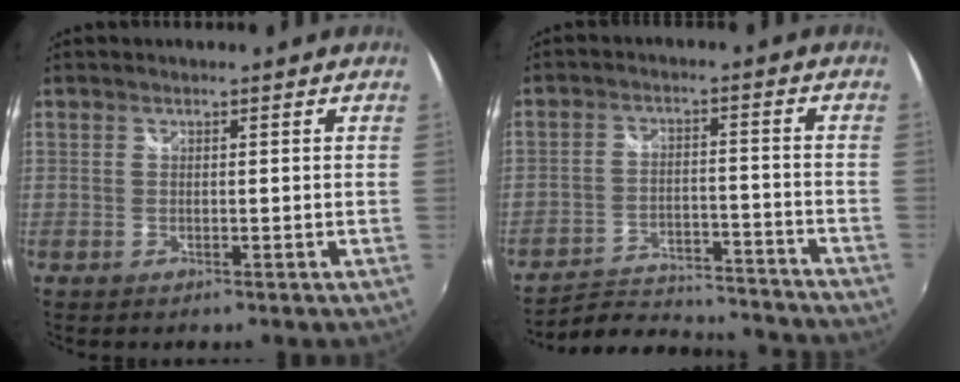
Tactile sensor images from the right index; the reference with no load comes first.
{"total": 18.6, "force": [-17.3, 3.9, 5.5], "torque": [-0.112, 0.006, -0.239]}